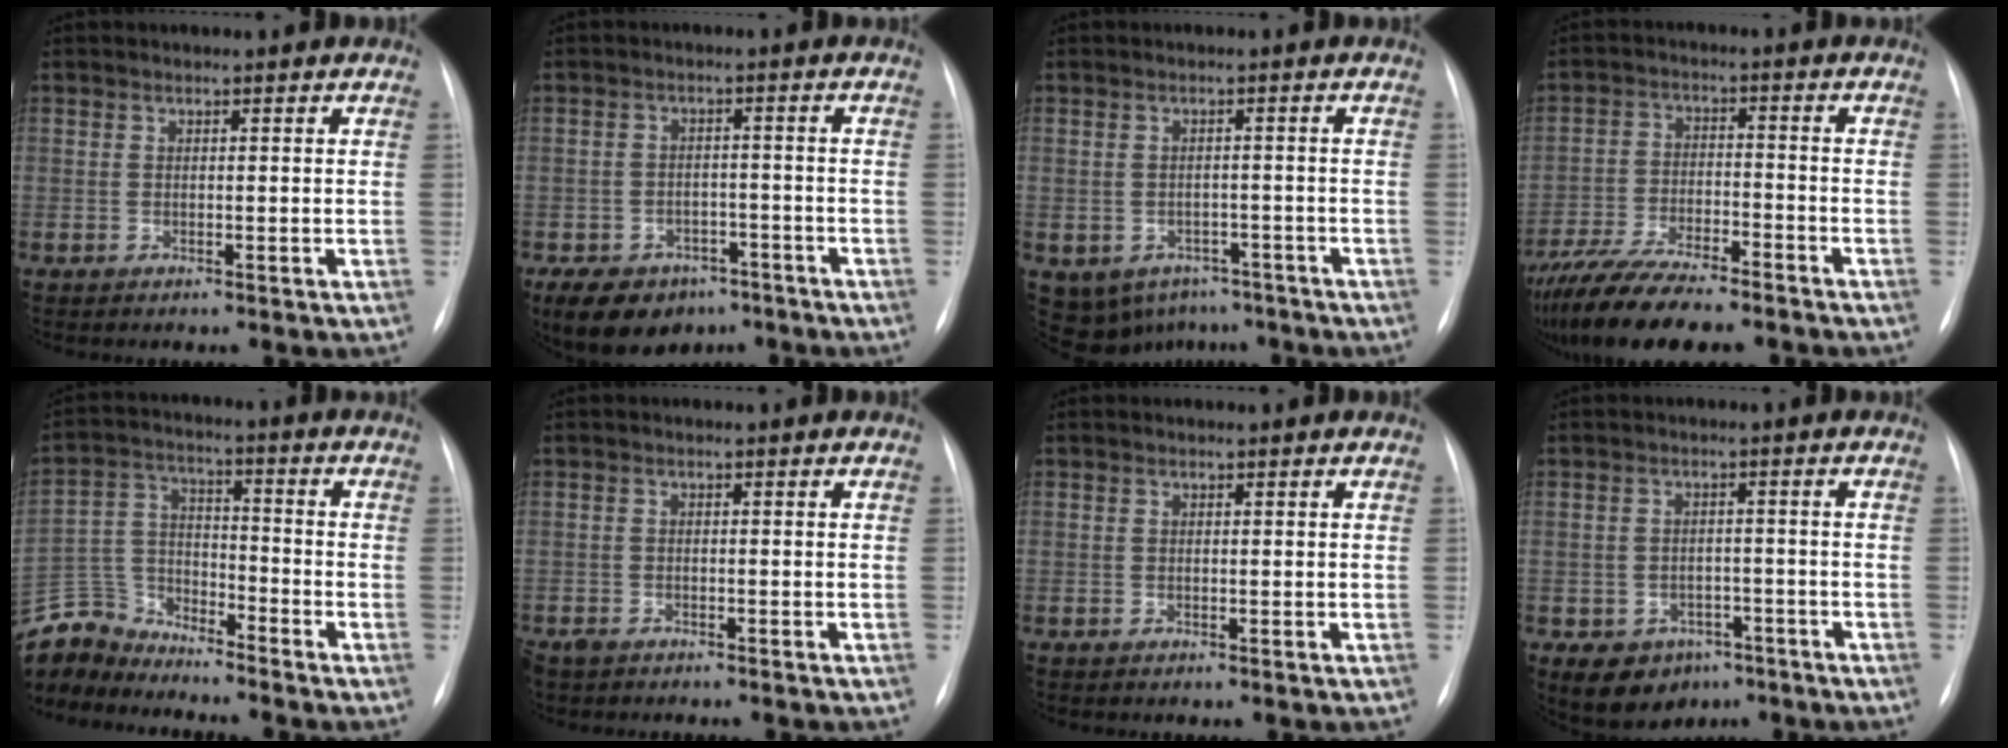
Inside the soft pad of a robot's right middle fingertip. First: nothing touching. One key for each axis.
{"total": 12.1, "fx": -7.8, "fy": 8.0, "fz": 4.6, "tx": -0.101, "ty": 0.003, "tz": -0.110}
{"total": 10.7, "fx": -6.2, "fy": 8.0, "fz": 3.2, "tx": -0.073, "ty": 0.009, "tz": -0.071}
{"total": 15.4, "fx": -12.8, "fy": 3.2, "fz": 7.8, "tx": -0.153, "ty": -0.019, "tz": -0.210}
{"total": 9.7, "fx": -9.5, "fy": 2.1, "fz": 0.2, "tx": -0.012, "ty": 0.016, "tz": -0.191}
{"total": 3.6, "fx": -3.1, "fy": 1.3, "fz": 1.3, "tx": -0.020, "ty": -0.005, "tz": -0.045}
{"total": 0.0}
{"total": 7.8, "fx": -4.7, "fy": 5.7, "fz": 2.6, "tx": -0.042, "ty": 0.011, "tz": -0.058}